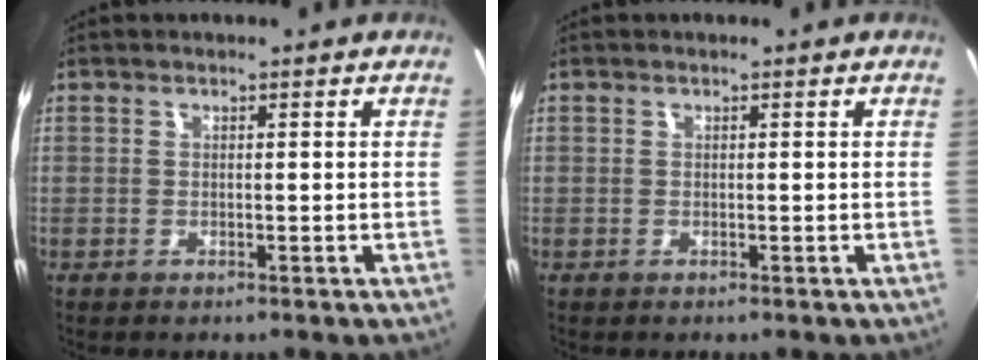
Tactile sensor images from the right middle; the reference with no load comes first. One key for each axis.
{"total": 0.0}